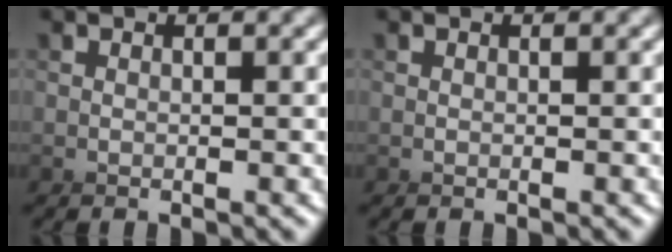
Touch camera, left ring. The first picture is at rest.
{"total": 0.0}